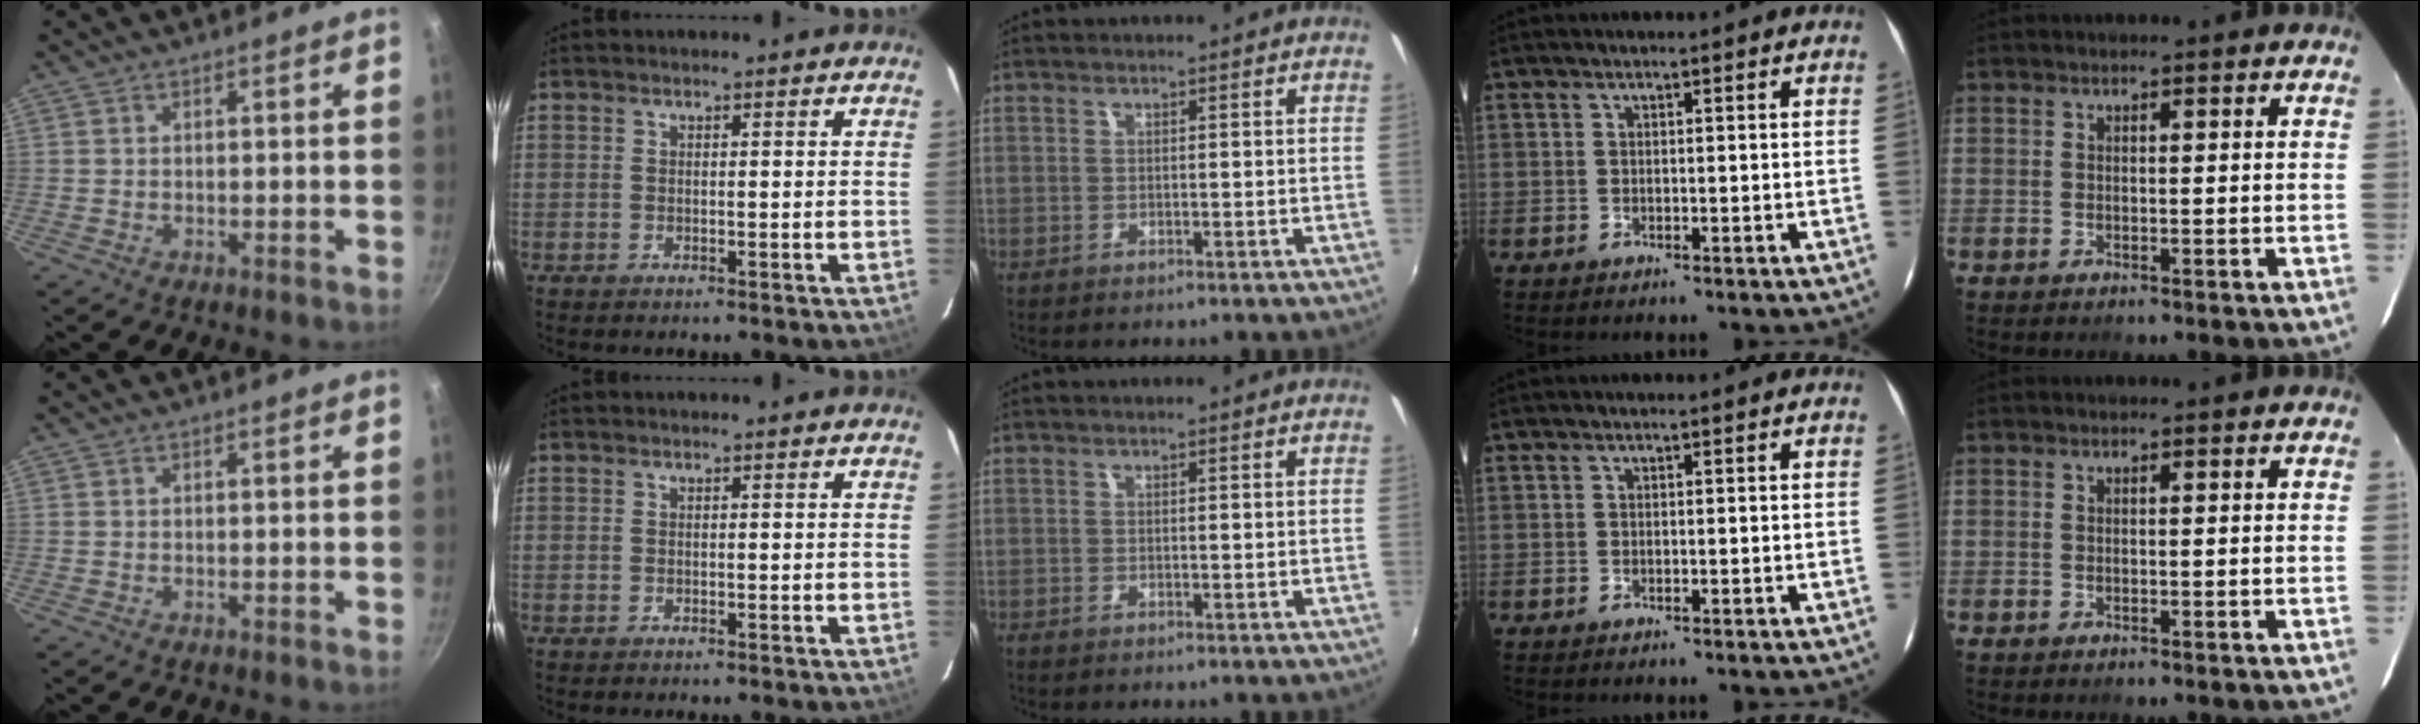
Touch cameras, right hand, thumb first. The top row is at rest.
{}